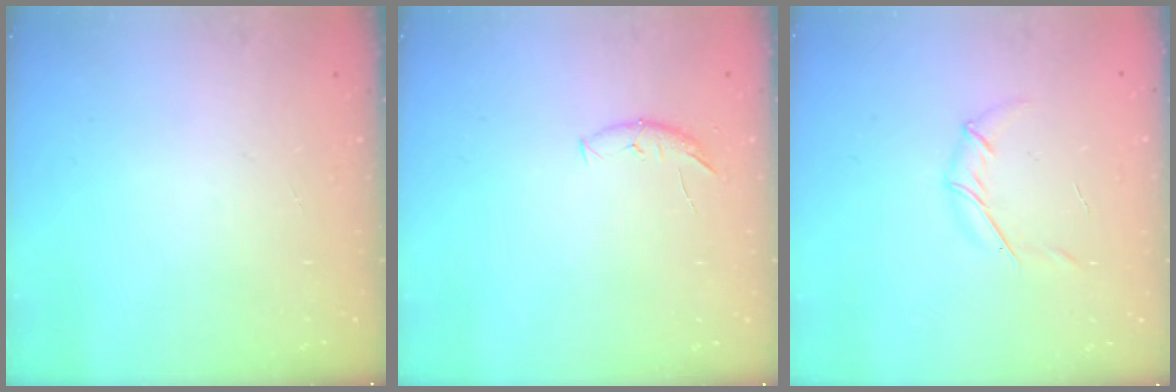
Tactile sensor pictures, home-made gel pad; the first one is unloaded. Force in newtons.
{"total": 5.6, "press": 5.6, "slide": 0.6}
{"total": 5.5, "press": 5.3, "slide": 1.4}